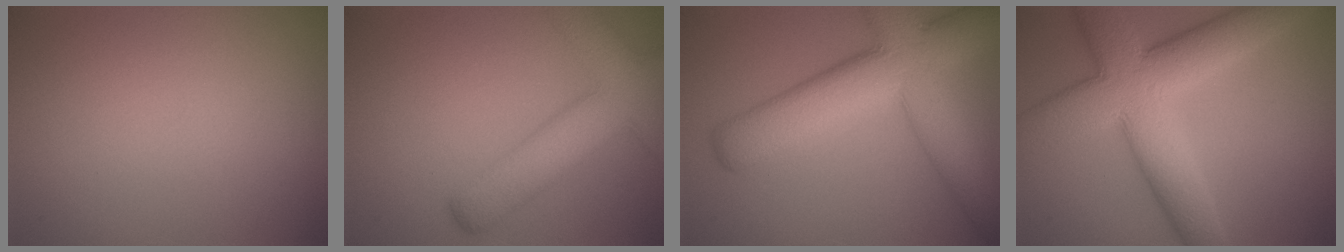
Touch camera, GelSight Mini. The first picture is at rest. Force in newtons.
{"total": 6.9, "press": 6.9, "slide": 0.3}
{"total": 10.3, "press": 10.3, "slide": 0.5}
{"total": 9.9, "press": 9.9, "slide": 0.6}